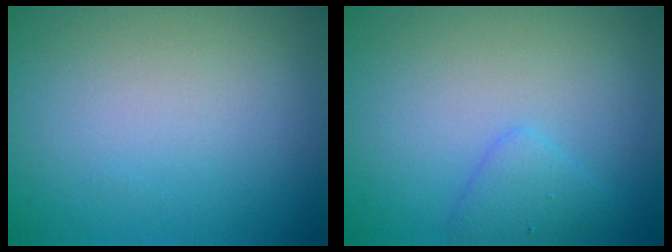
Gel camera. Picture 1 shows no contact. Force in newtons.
{"total": 1.8, "press": 1.8, "slide": 0.1}